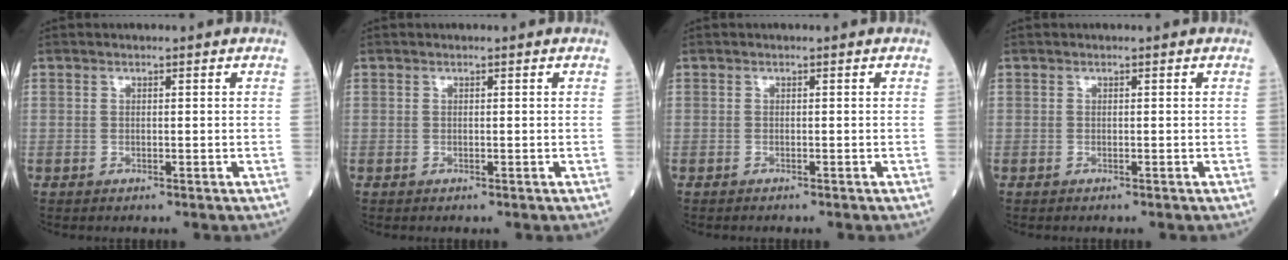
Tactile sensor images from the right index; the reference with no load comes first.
{"total": 0.0}
{"total": 0.8, "force": [-0.8, 0.0, 0.3], "torque": [-0.002, -0.001, -0.011]}
{"total": 0.0}